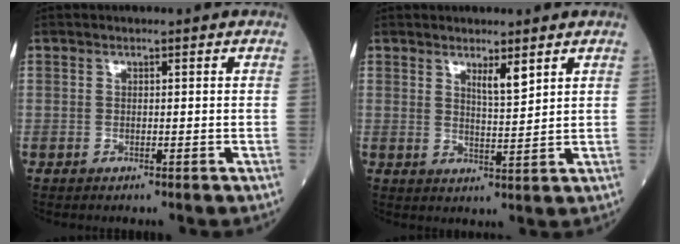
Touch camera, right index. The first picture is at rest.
{"total": 3.2, "force": [2.2, 0.2, 2.3], "torque": [-0.043, -0.009, 0.040]}